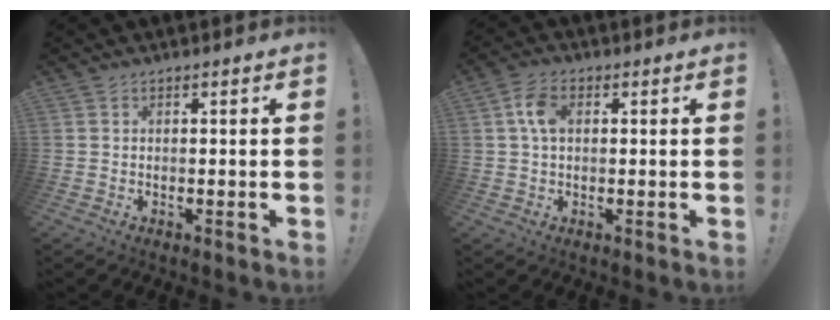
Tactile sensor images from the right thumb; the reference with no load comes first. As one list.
[{"total": 6.3, "force": [1.3, 4.0, 4.8], "torque": [-0.088, 0.006, 0.023]}]